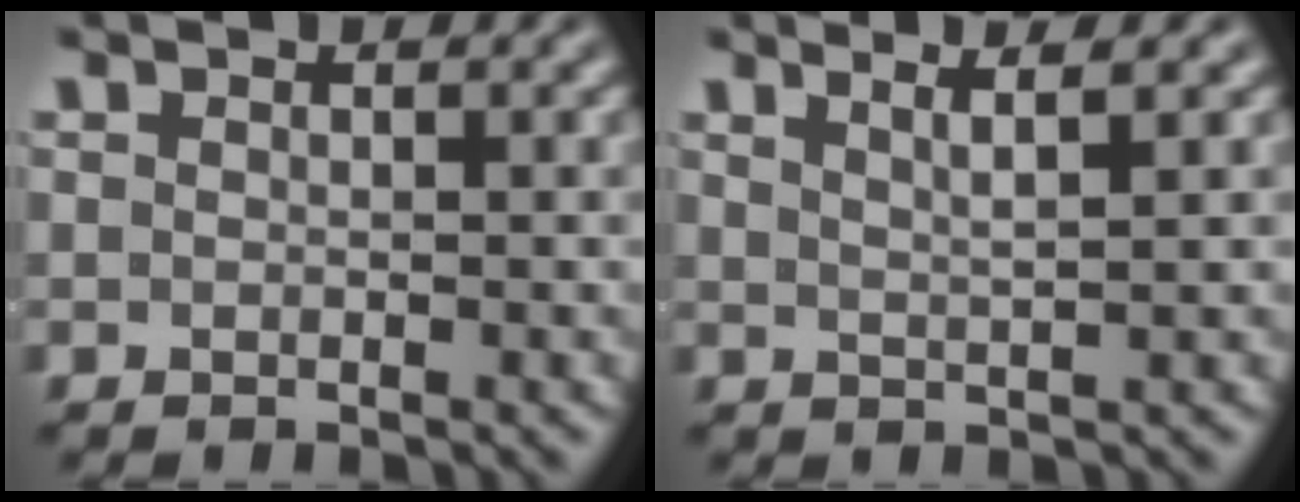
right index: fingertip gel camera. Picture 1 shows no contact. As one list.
[{"total": 2.7, "force": [1.8, -0.7, 1.9], "torque": [-0.019, -0.002, 0.038]}]